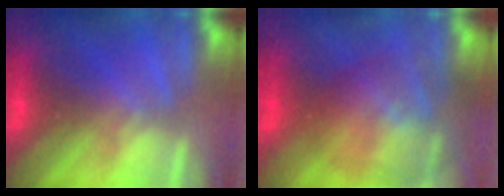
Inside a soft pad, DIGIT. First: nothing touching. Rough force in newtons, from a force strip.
{"total": 7.6}